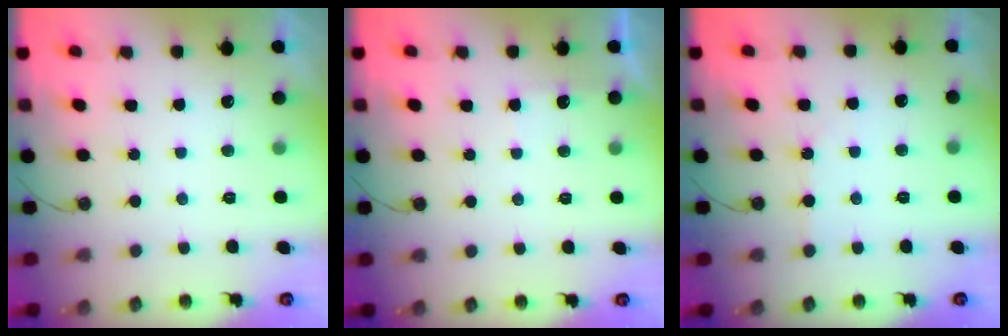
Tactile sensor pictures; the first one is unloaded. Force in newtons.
{"total": 2.4, "press": 2.3, "slide": 0.4}
{"total": 1.7, "press": 1.6, "slide": 0.3}